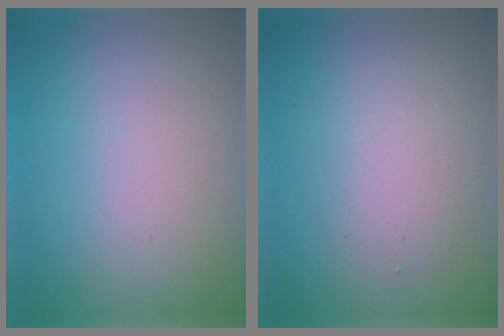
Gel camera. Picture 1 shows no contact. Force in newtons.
{"total": 3.0, "press": 3.0, "slide": 0.2}